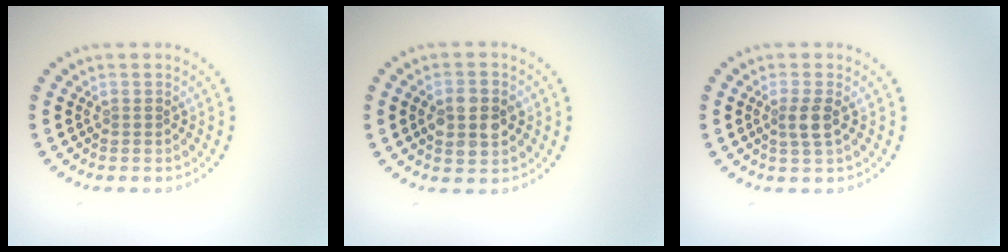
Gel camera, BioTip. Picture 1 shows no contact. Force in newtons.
{"total": 4.4, "press": 4.4, "slide": 0.1}
{"total": 1.9, "press": 1.6, "slide": 1.1}